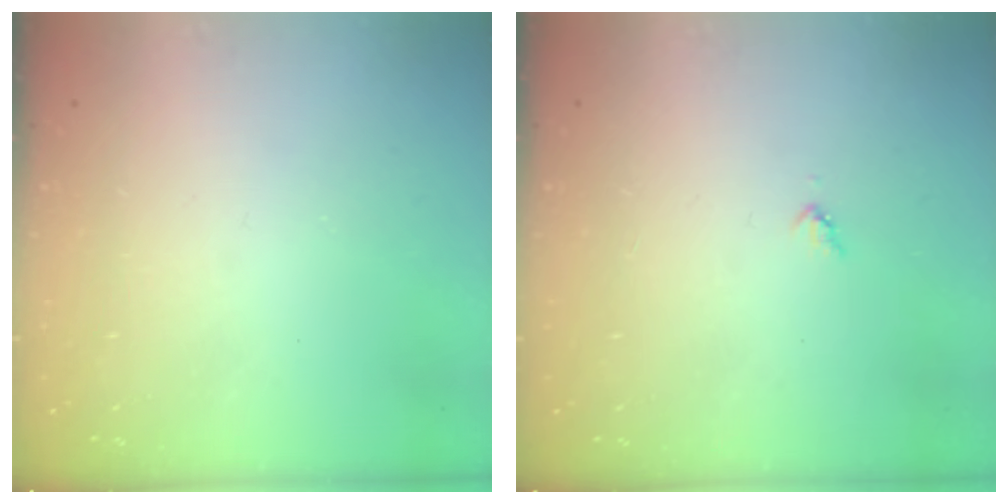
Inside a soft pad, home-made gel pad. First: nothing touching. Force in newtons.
{"total": 3.0, "press": 3.0, "slide": 0.3}